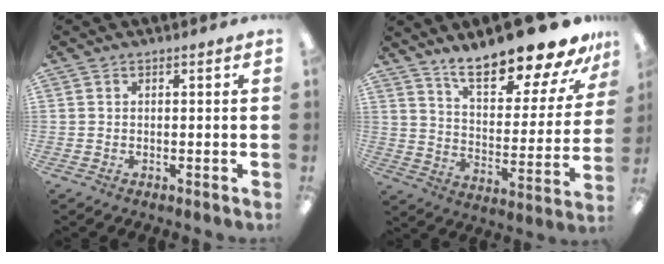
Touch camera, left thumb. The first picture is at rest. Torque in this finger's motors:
{"motor_torque": [0.43, 0.49, 1.19, -1.58, 0.11]}